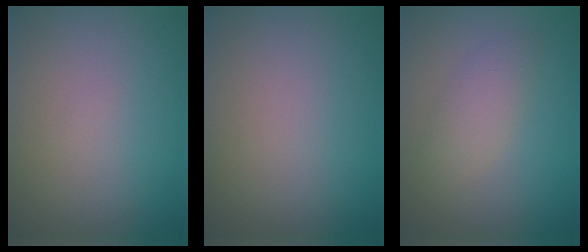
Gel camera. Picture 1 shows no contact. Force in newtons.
{"total": 0.0}
{"total": 2.3, "press": 2.3, "slide": 0.1}